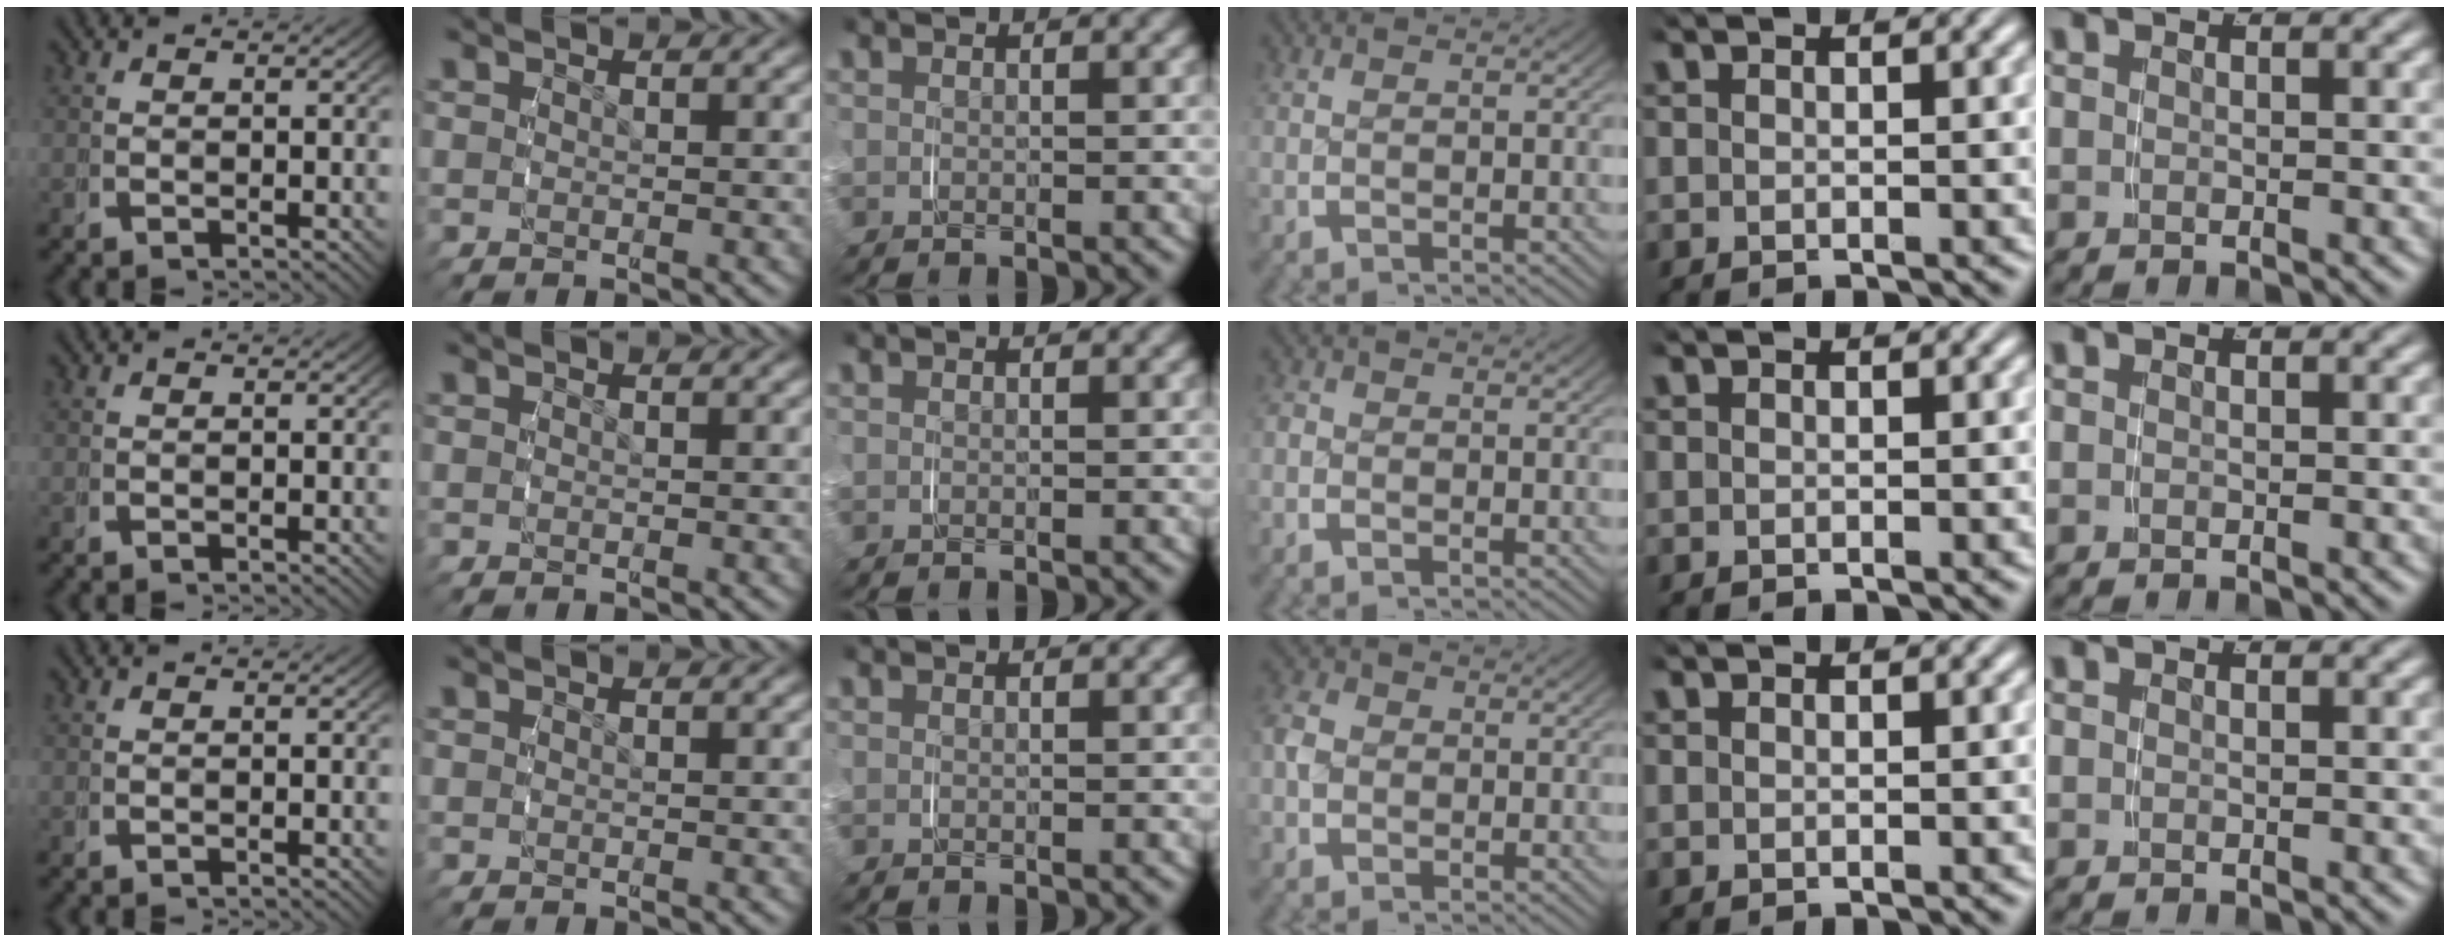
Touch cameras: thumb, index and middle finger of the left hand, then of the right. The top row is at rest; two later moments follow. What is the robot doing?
{"motion": "grasp_and_lifting", "object": "phone"}